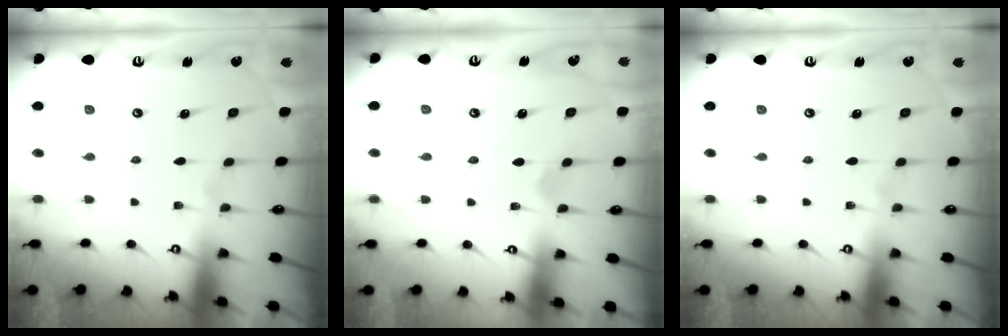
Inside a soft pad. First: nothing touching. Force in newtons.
{"total": 2.5, "press": 2.5, "slide": 0.1}
{"total": 0.0}